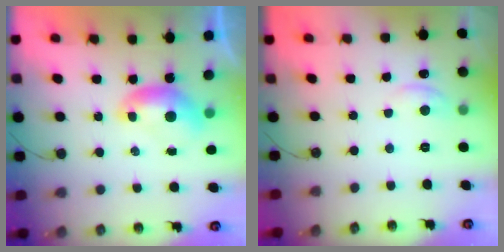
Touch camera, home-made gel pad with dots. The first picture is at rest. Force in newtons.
{"total": 0.6, "press": 0.0, "slide": 0.6}